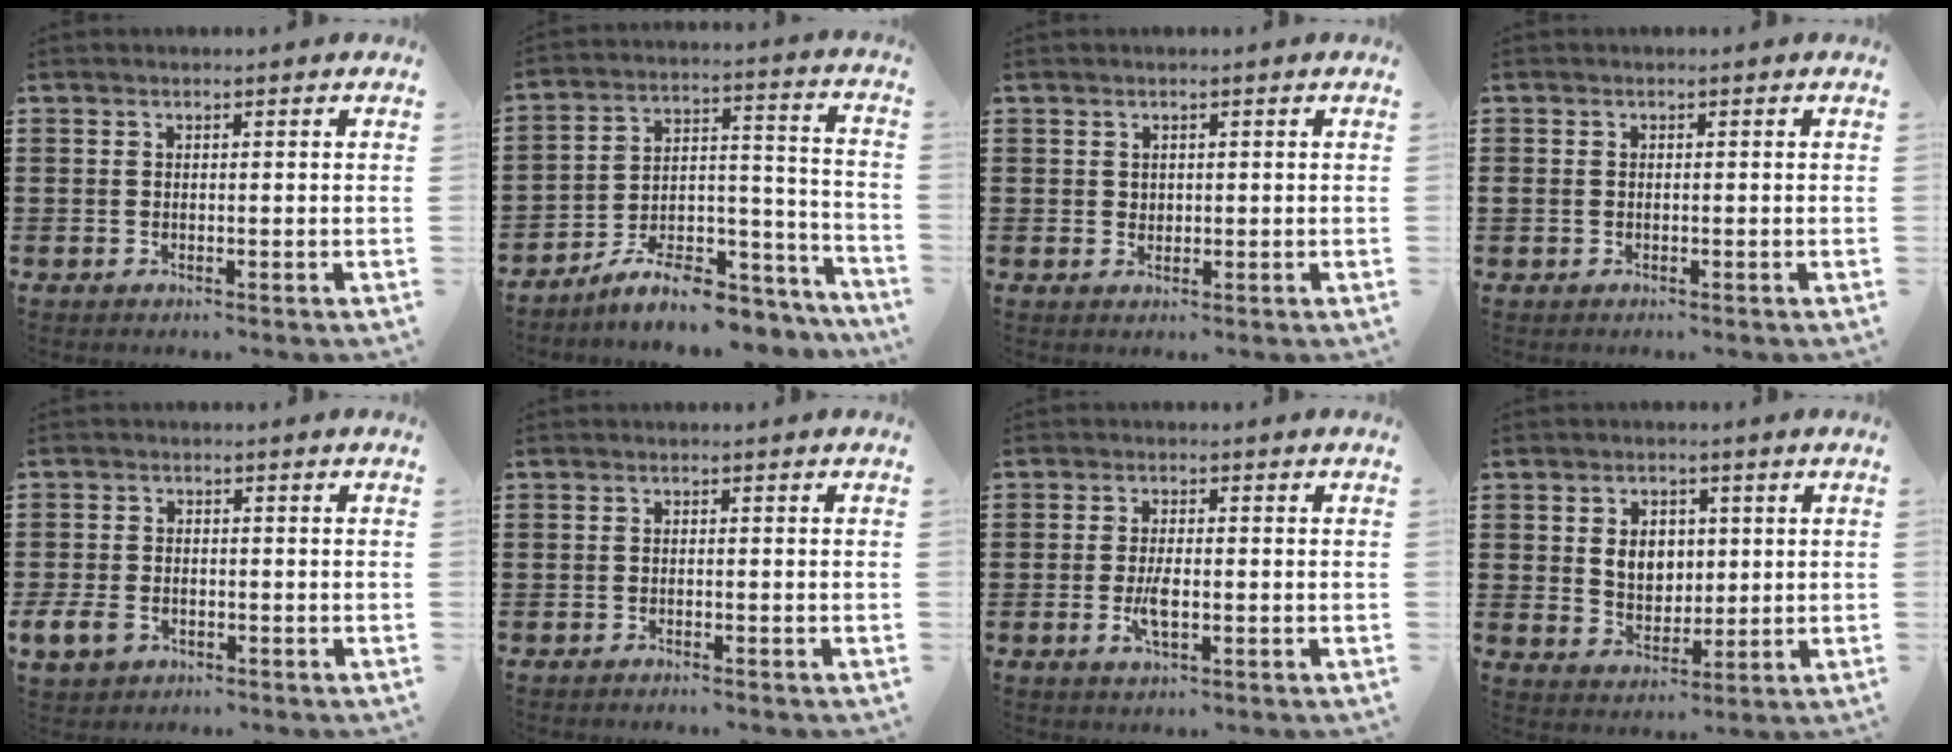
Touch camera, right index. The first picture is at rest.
{"total": 8.1, "force": [-7.0, 2.6, 3.2], "torque": [-0.046, 0.020, -0.129]}
{"total": 0.7, "force": [0.4, 0.6, 0.3], "torque": [-0.007, 0.002, 0.008]}
{"total": 0.5, "force": [-0.2, 0.4, 0.1], "torque": [-0.004, 0.003, -0.006]}
{"total": 3.1, "force": [-1.5, 2.2, 1.7], "torque": [-0.054, -0.006, -0.034]}
{"total": 0.8, "force": [-0.8, -0.1, 0.1], "torque": [-0.004, -0.003, -0.016]}
{"total": 3.9, "force": [-0.9, 1.3, 3.6], "torque": [-0.077, -0.006, -0.018]}
{"total": 5.2, "force": [0.9, 4.2, 3.0], "torque": [-0.056, 0.006, 0.010]}